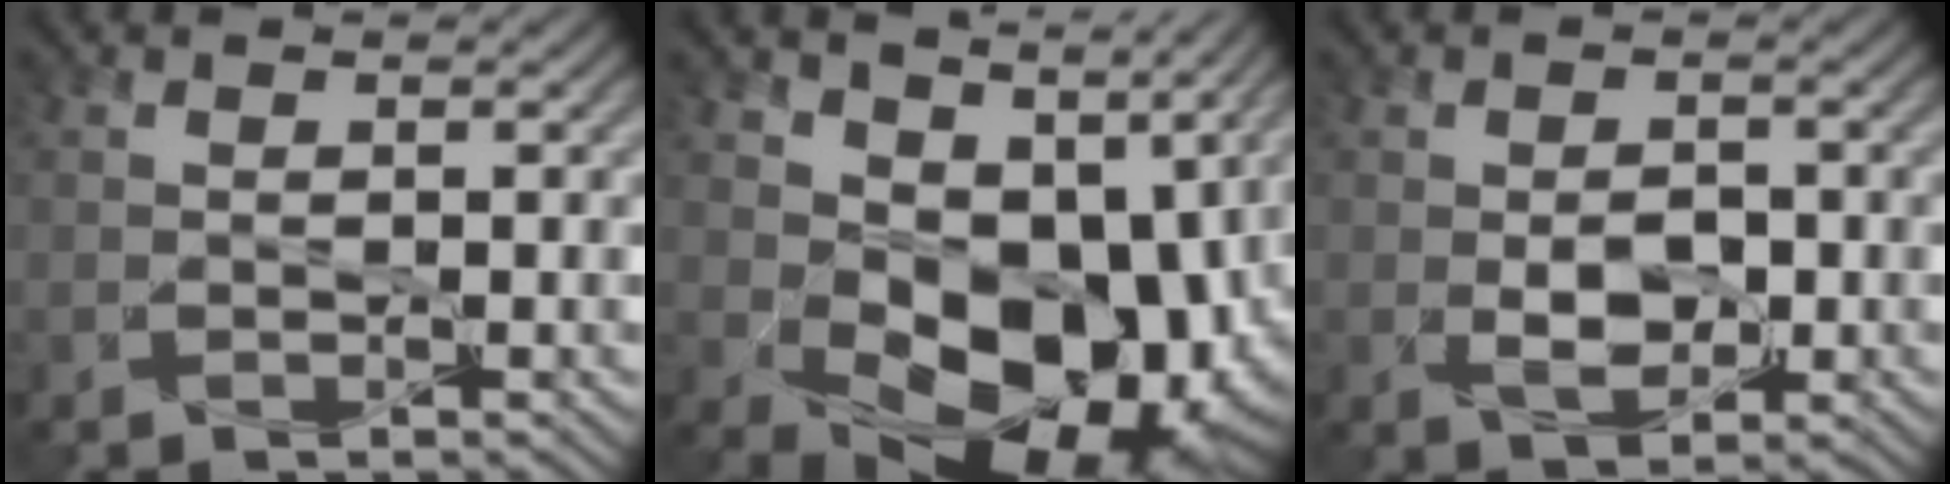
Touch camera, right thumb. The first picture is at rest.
{"total": 14.3, "force": [-0.3, 9.3, 10.8], "torque": [-0.146, -0.040, 0.029]}
{"total": 3.4, "force": [-0.6, 1.7, 2.8], "torque": [-0.052, -0.007, -0.009]}